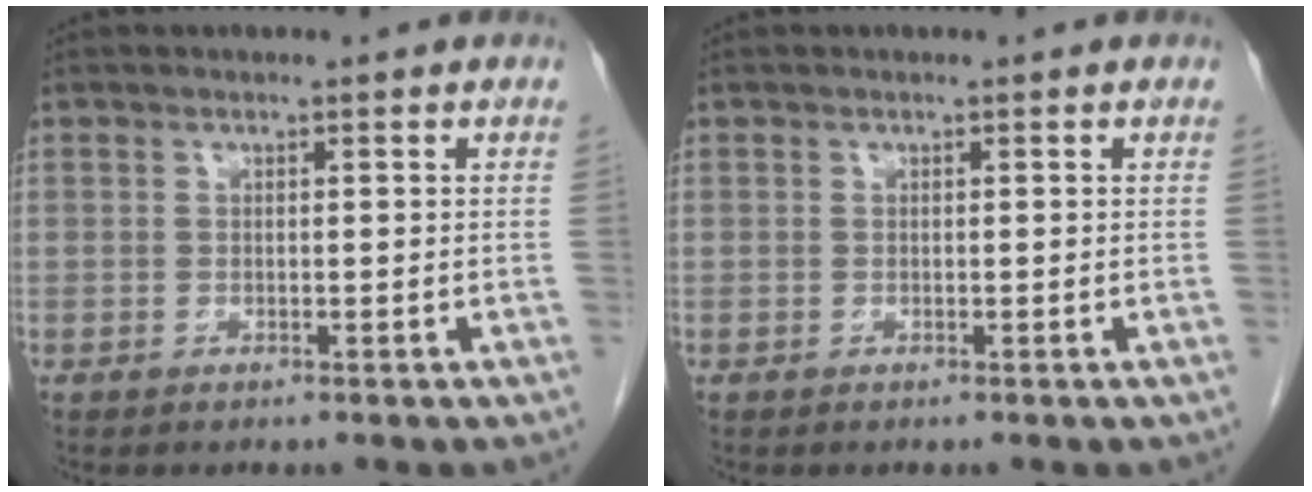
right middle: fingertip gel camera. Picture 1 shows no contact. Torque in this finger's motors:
{"motor_torque": [-0.01, 0.00, 0.00, 0.00]}